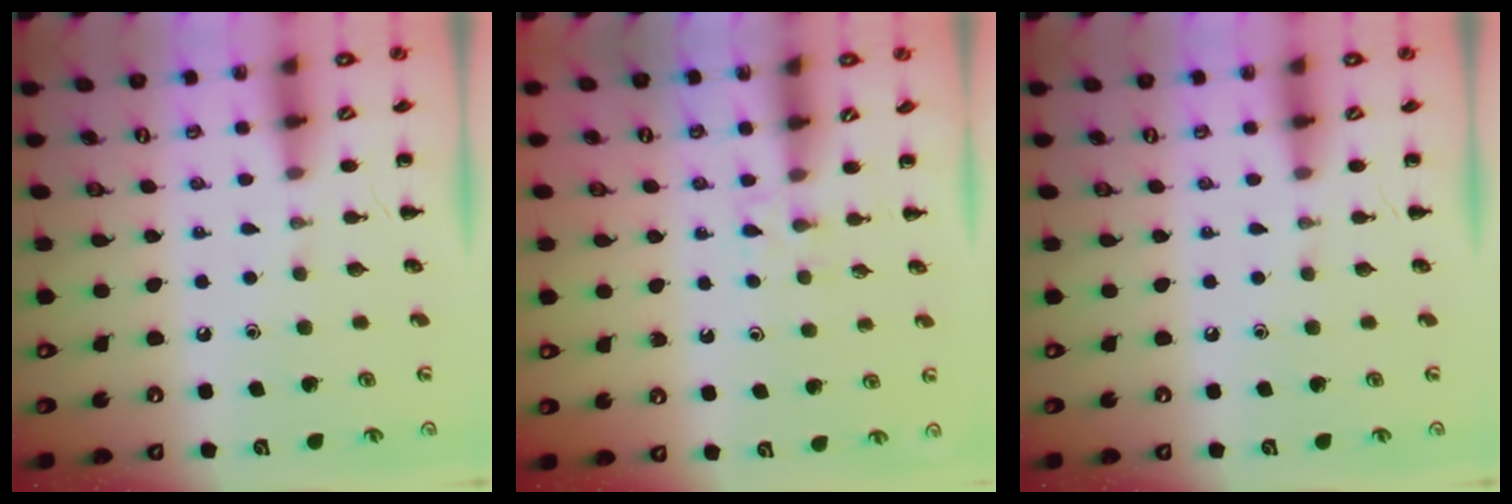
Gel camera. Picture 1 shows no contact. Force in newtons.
{"total": 2.2, "press": 2.0, "slide": 1.0}
{"total": 0.0}